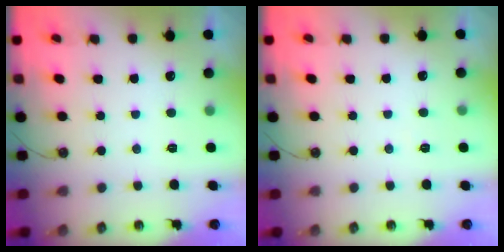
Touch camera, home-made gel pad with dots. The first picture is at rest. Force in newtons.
{"total": 2.6, "press": 2.5, "slide": 0.5}